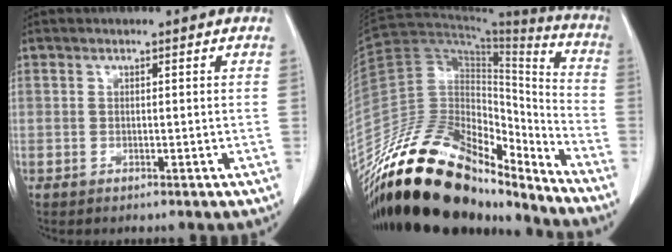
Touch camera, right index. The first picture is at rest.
{"total": 23.4, "force": [-19.2, 7.8, 10.9], "torque": [-0.192, 0.033, -0.328]}